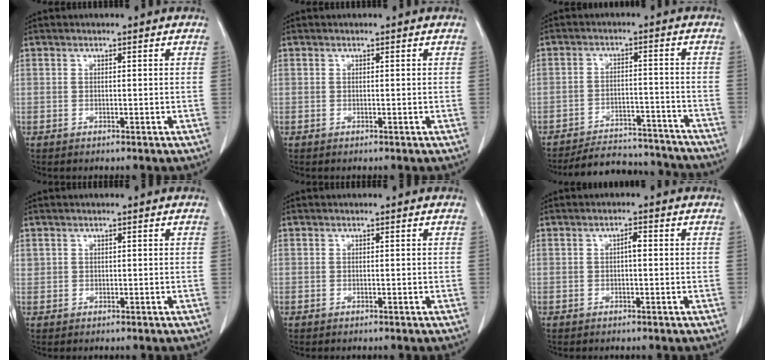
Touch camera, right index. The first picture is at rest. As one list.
[{"total": 0.0}, {"total": 13.0, "force": [-12.4, 3.6, 1.5], "torque": [-0.009, 0.016, -0.164]}, {"total": 0.9, "force": [0.5, 0.7, 0.1], "torque": [0.006, 0.009, 0.008]}, {"total": 0.0}, {"total": 1.4, "force": [0.0, 0.4, 1.3], "torque": [-0.023, 0.004, 0.000]}]